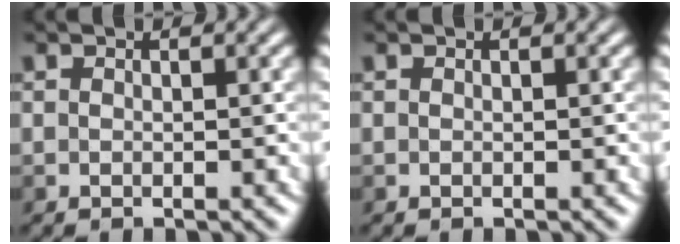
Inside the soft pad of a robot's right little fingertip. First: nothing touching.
{"total": 0.0}